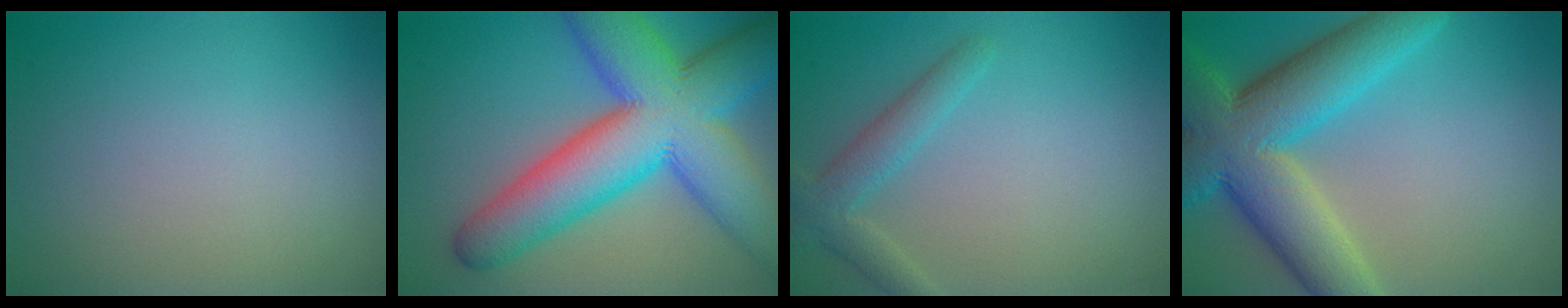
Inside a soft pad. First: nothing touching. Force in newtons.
{"total": 13.7, "press": 13.7, "slide": 0.3}
{"total": 2.8, "press": 2.8, "slide": 0.0}
{"total": 11.2, "press": 11.2, "slide": 0.6}